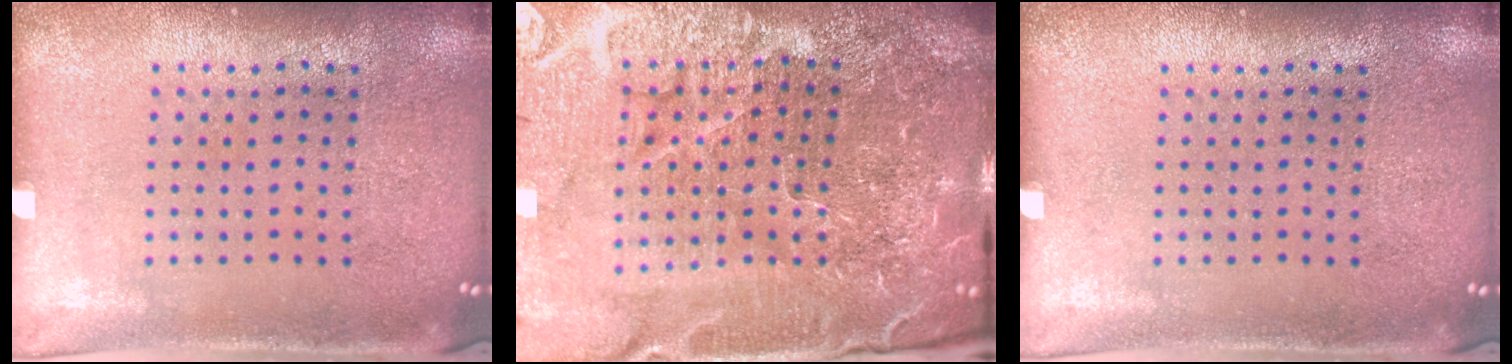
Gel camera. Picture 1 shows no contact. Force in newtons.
{"total": 6.7, "press": 5.9, "slide": 3.2}
{"total": 0.0}